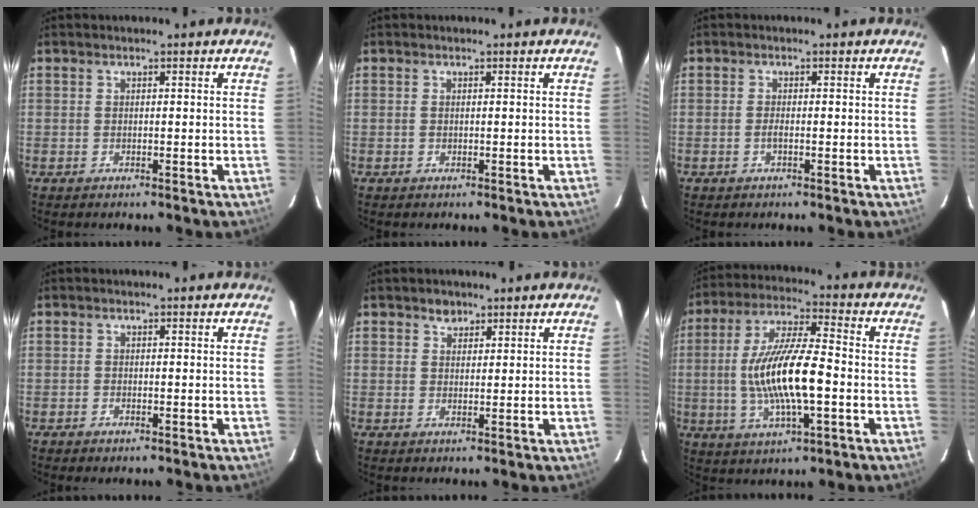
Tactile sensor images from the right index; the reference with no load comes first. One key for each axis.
{"total": 0.0}
{"total": 1.1, "fx": -0.4, "fy": 0.1, "fz": 1.0, "tx": -0.019, "ty": 0.000, "tz": -0.009}
{"total": 0.9, "fx": -0.7, "fy": 0.5, "fz": 0.3, "tx": -0.007, "ty": -0.003, "tz": -0.014}
{"total": 2.2, "fx": 1.4, "fy": 1.6, "fz": 0.4, "tx": 0.000, "ty": 0.007, "tz": 0.023}
{"total": 15.3, "fx": -2.2, "fy": 3.9, "fz": 14.6, "tx": -0.285, "ty": 0.000, "tz": -0.039}